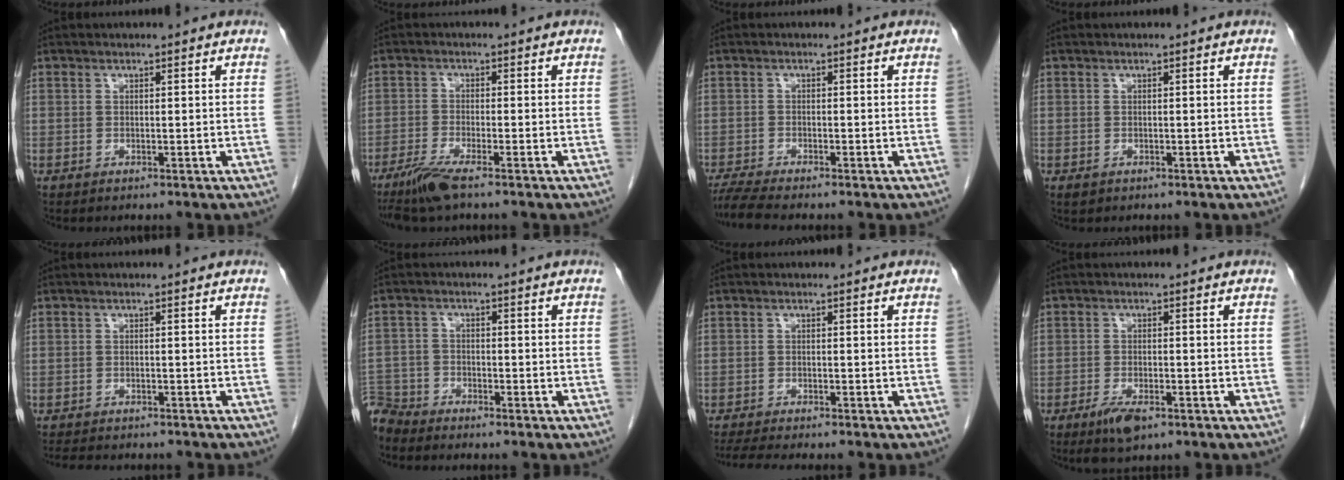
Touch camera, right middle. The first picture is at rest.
{"total": 5.0, "force": [-3.7, 0.1, 3.4], "torque": [-0.074, -0.015, -0.073]}
{"total": 4.2, "force": [-3.8, -0.6, 1.7], "torque": [-0.034, -0.017, -0.070]}
{"total": 0.8, "force": [-0.4, 0.6, 0.3], "torque": [-0.008, 0.001, -0.001]}
{"total": 8.3, "force": [-7.3, 2.3, 3.2], "torque": [-0.050, -0.001, -0.097]}
{"total": 5.6, "force": [-5.4, 1.4, -0.3], "torque": [0.007, -0.006, -0.109]}
{"total": 6.7, "force": [-5.9, 0.3, 3.2], "torque": [-0.046, -0.014, -0.093]}
{"total": 4.3, "force": [-2.7, 1.3, 3.0], "torque": [-0.063, -0.006, -0.043]}